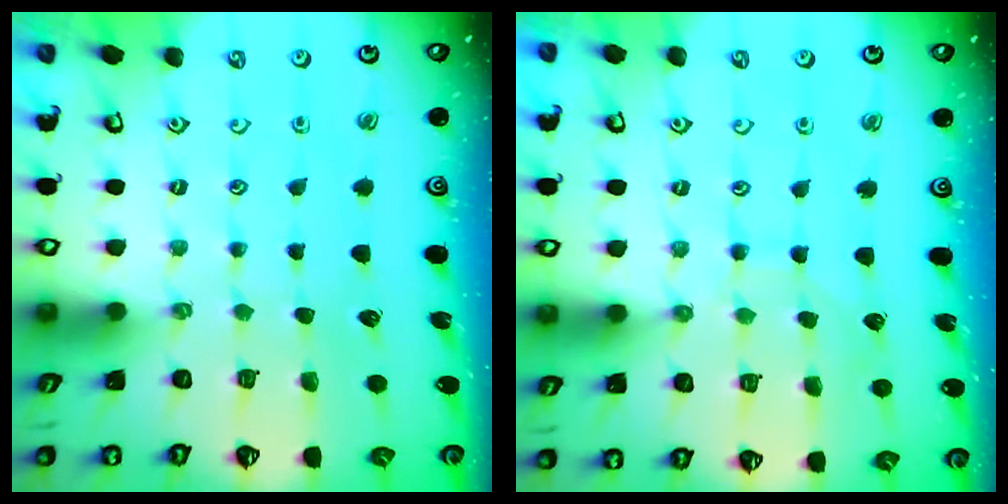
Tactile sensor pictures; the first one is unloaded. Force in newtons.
{"total": 6.3, "press": 6.3, "slide": 0.4}